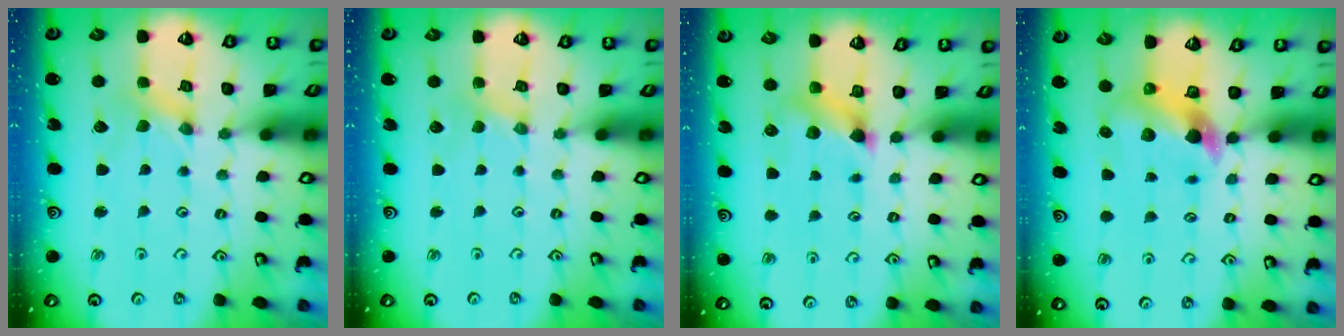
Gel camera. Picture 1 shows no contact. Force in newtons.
{"total": 0.0}
{"total": 7.0, "press": 7.0, "slide": 0.5}
{"total": 5.6, "press": 5.6, "slide": 0.5}